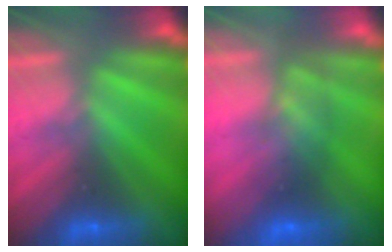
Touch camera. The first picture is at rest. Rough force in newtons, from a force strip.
{"total": 7.6}